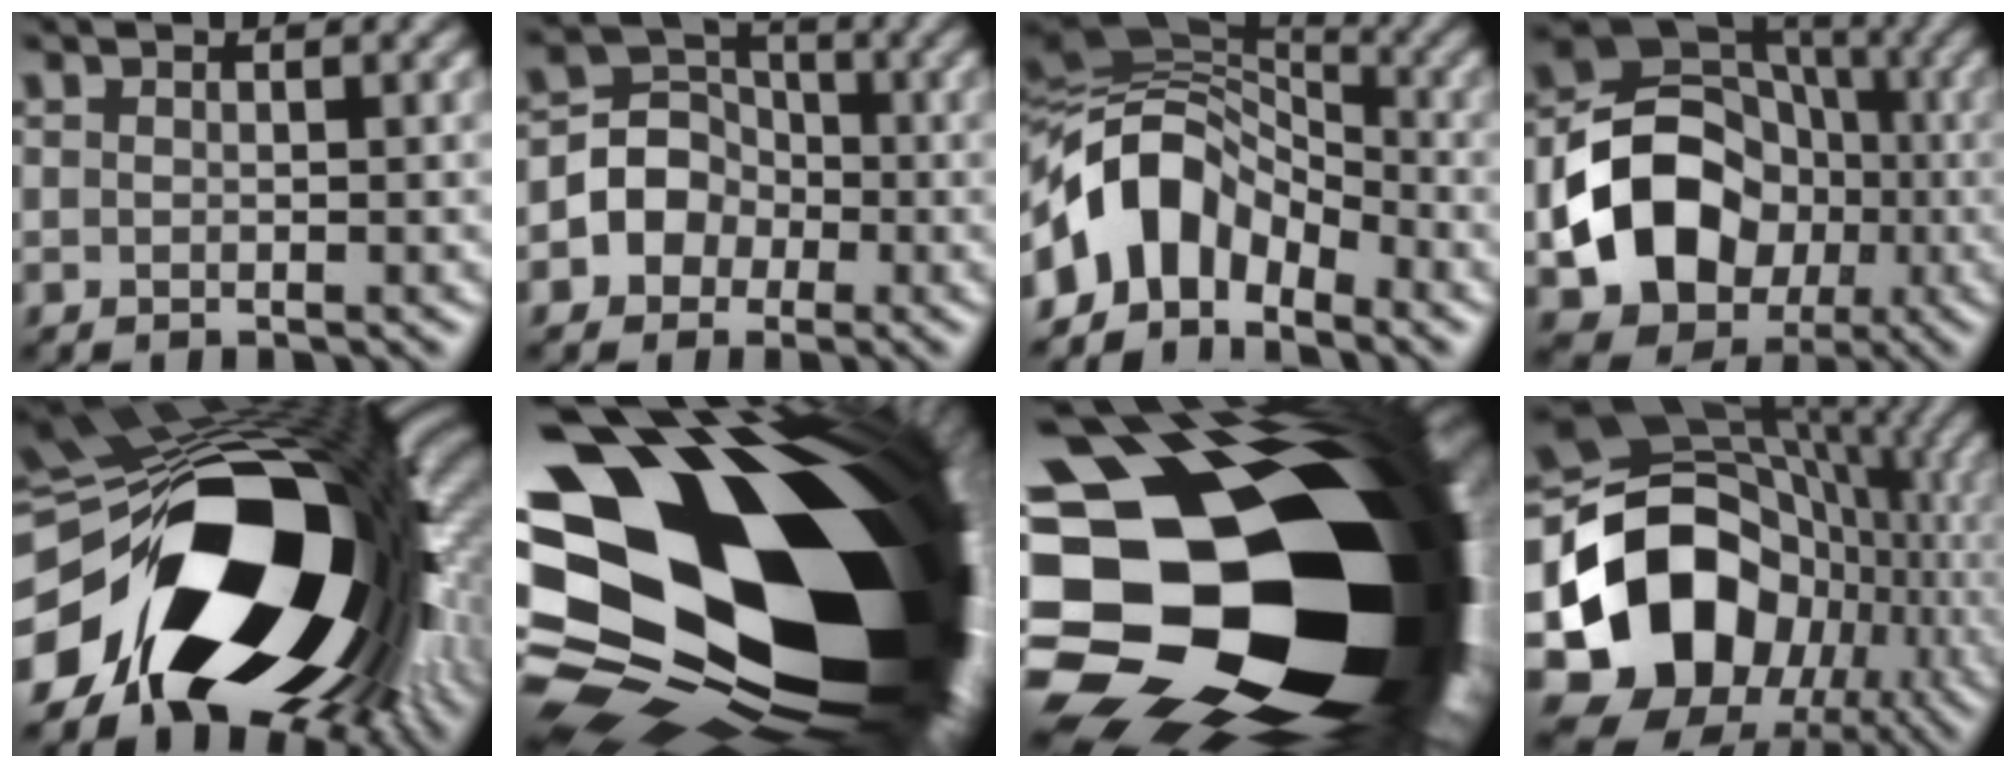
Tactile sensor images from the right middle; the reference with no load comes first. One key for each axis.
{"total": 4.7, "fx": -1.4, "fy": 4.2, "fz": 1.7, "tx": -0.004, "ty": 0.006, "tz": -0.049}
{"total": 8.5, "fx": -4.1, "fy": 5.4, "fz": 5.1, "tx": -0.083, "ty": 0.015, "tz": -0.091}
{"total": 12.0, "fx": -2.8, "fy": 9.8, "fz": 6.3, "tx": -0.099, "ty": -0.001, "tz": -0.063}
{"total": 21.2, "fx": -5.5, "fy": 12.0, "fz": 16.6, "tx": -0.307, "ty": -0.061, "tz": -0.081}
{"total": 22.6, "fx": -2.6, "fy": 14.0, "fz": 17.6, "tx": -0.283, "ty": -0.040, "tz": -0.045}
{"total": 23.8, "fx": -4.7, "fy": 15.6, "fz": 17.3, "tx": -0.293, "ty": -0.019, "tz": -0.096}
{"total": 15.0, "fx": -3.4, "fy": 12.4, "fz": 7.7, "tx": -0.128, "ty": -0.006, "tz": -0.069}